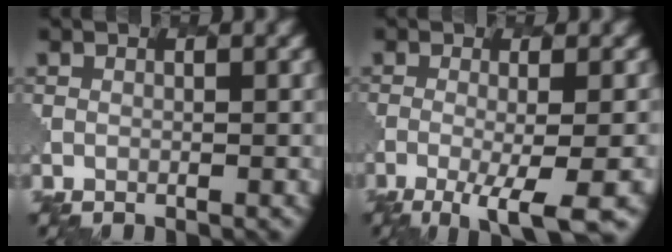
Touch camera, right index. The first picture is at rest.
{"total": 7.2, "force": [-3.5, 1.7, 6.0], "torque": [-0.077, -0.006, -0.053]}